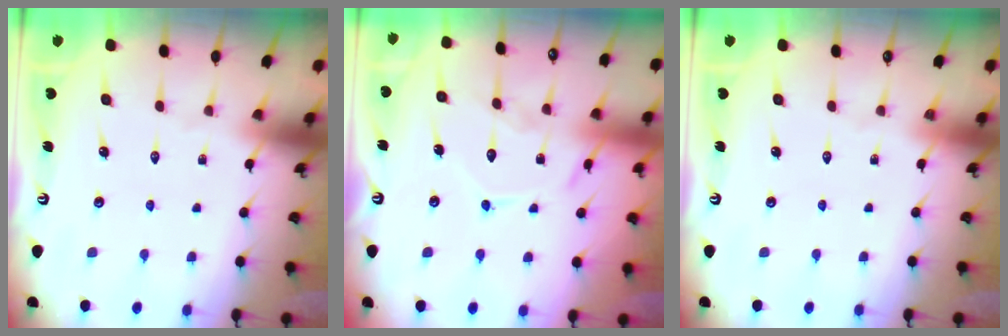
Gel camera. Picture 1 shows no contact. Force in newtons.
{"total": 10.3, "press": 10.3, "slide": 0.3}
{"total": 0.0}